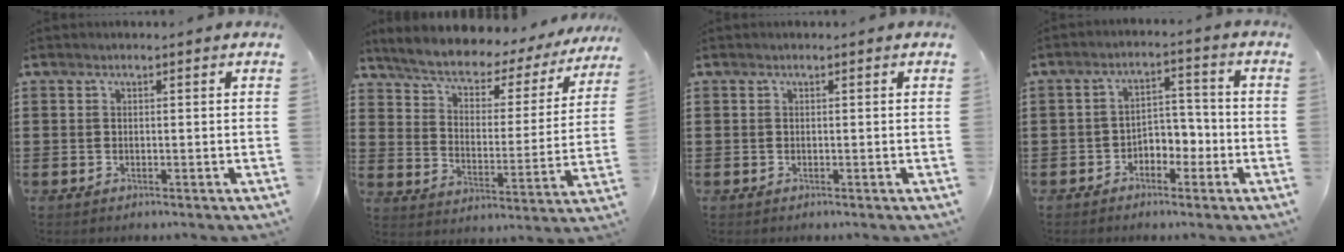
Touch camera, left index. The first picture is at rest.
{"total": 4.8, "force": [4.2, 1.5, 2.0], "torque": [-0.061, -0.034, 0.062]}
{"total": 0.0}
{"total": 3.9, "force": [-2.6, 2.5, 1.5], "torque": [-0.034, 0.012, -0.055]}